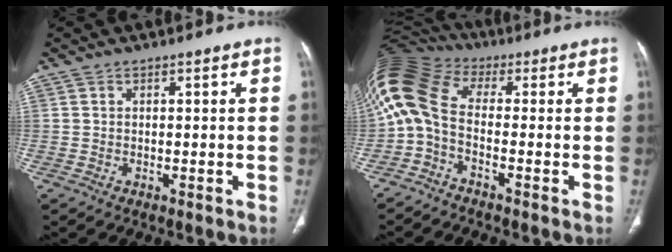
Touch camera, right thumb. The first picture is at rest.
{"total": 12.6, "force": [-1.5, 7.9, 9.8], "torque": [-0.212, 0.062, -0.041]}